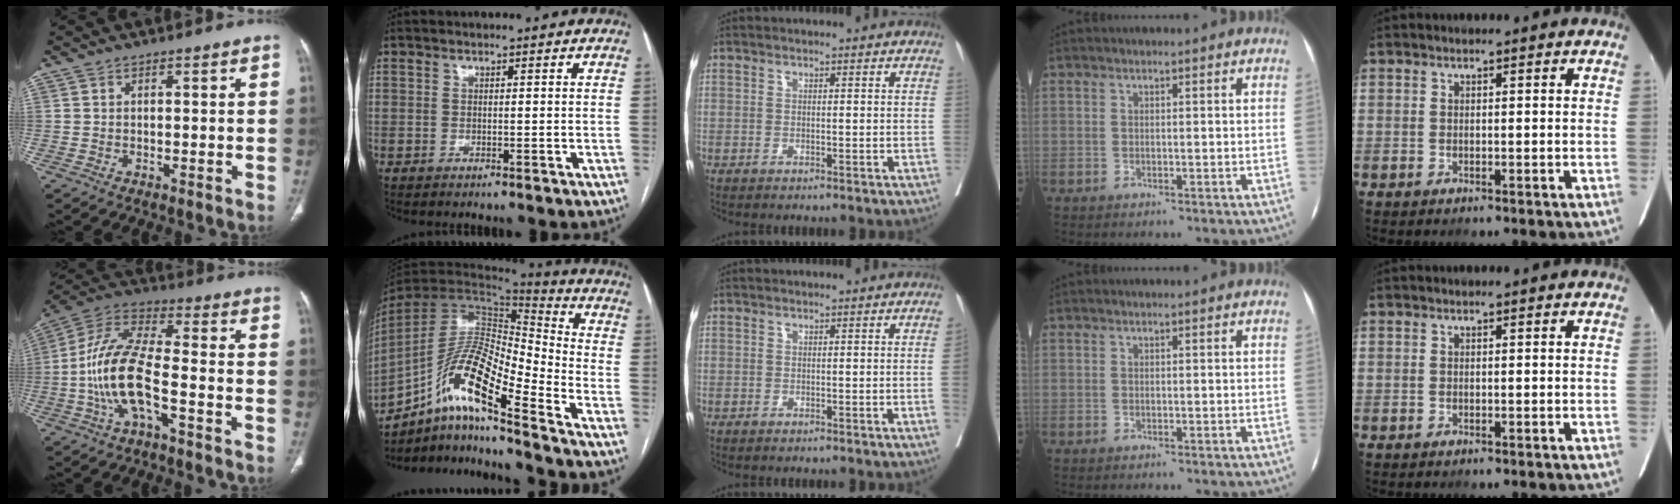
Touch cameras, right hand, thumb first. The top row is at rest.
{"thumb": {"total": 14.3, "force": [-4.1, 5.3, 12.7], "torque": [-0.268, 0.043, -0.080]}, "index": {"total": 16.6, "force": [-10.4, 1.6, 12.8], "torque": [-0.250, 0.008, -0.187]}, "middle": {"total": 1.0, "force": [0.0, -0.1, 1.0], "torque": [-0.014, 0.005, -0.001]}}